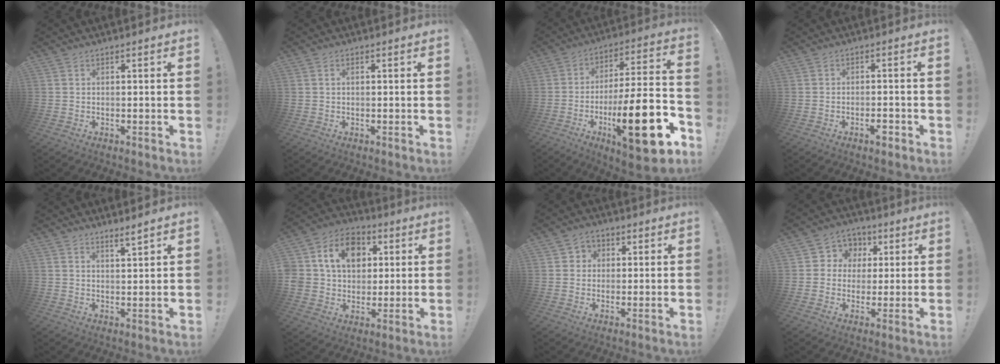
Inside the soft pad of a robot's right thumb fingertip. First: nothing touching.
{"total": 1.1, "force": [0.4, 0.6, 0.8], "torque": [-0.025, 0.005, 0.009]}
{"total": 24.5, "force": [-9.3, 6.8, 21.7], "torque": [-0.344, 0.042, -0.148]}
{"total": 2.7, "force": [-1.7, 0.7, 2.0], "torque": [-0.029, 0.009, -0.029]}
{"total": 3.2, "force": [2.8, 0.0, 1.5], "torque": [-0.016, -0.026, 0.045]}
{"total": 15.5, "force": [4.9, 12.3, 8.2], "torque": [-0.128, -0.001, 0.098]}
{"total": 1.7, "force": [0.2, 1.5, 0.8], "torque": [-0.010, 0.004, 0.003]}
{"total": 7.4, "force": [0.6, 7.2, 1.6], "torque": [-0.019, 0.000, 0.017]}